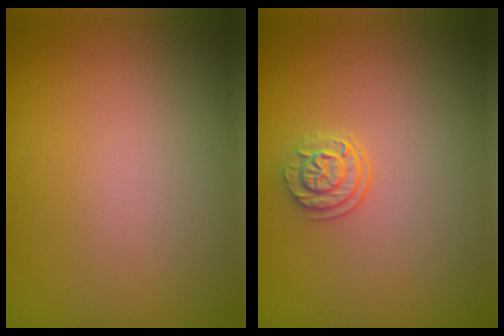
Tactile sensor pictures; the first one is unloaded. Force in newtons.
{"total": 1.9, "press": 1.6, "slide": 1.1}